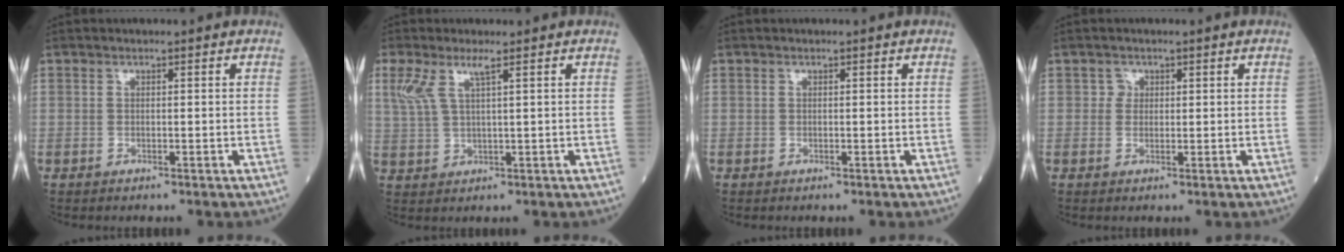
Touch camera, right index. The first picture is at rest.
{"total": 4.5, "force": [2.4, 0.7, 3.8], "torque": [-0.094, 0.016, 0.058]}
{"total": 0.0}
{"total": 1.7, "force": [0.5, 1.7, 0.2], "torque": [0.007, 0.001, 0.002]}